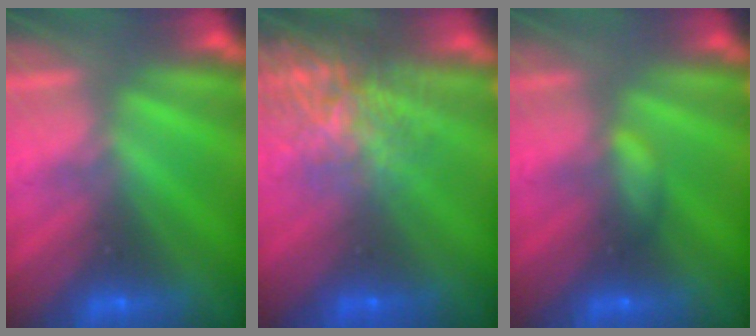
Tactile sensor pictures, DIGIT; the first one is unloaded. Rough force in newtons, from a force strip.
{"total": 7.5}
{"total": 2.2}